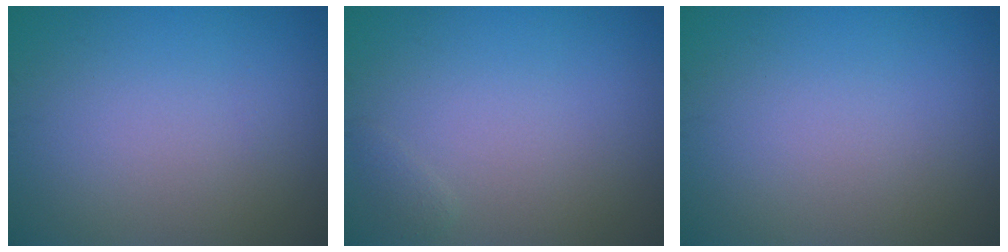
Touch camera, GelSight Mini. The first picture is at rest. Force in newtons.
{"total": 0.6, "press": 0.5, "slide": 0.1}
{"total": 0.0}